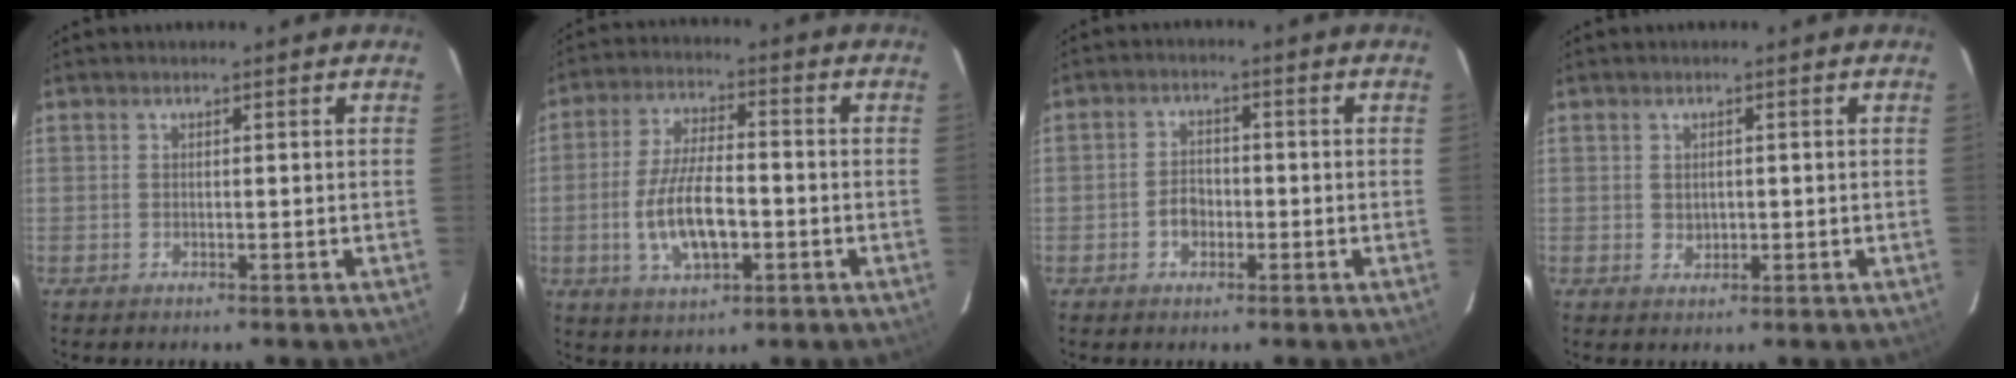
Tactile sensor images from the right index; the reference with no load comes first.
{"total": 11.2, "force": [-2.7, 4.5, 9.9], "torque": [-0.198, -0.004, -0.044]}
{"total": 3.5, "force": [-1.3, 2.7, 1.8], "torque": [-0.035, 0.009, -0.021]}
{"total": 1.6, "force": [0.2, 1.4, 0.7], "torque": [-0.008, 0.001, 0.007]}